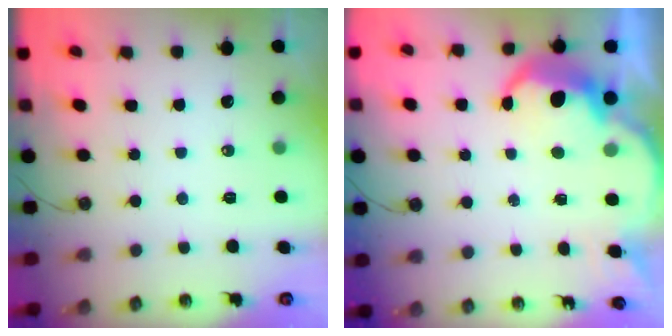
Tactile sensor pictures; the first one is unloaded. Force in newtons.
{"total": 6.6, "press": 6.6, "slide": 0.3}